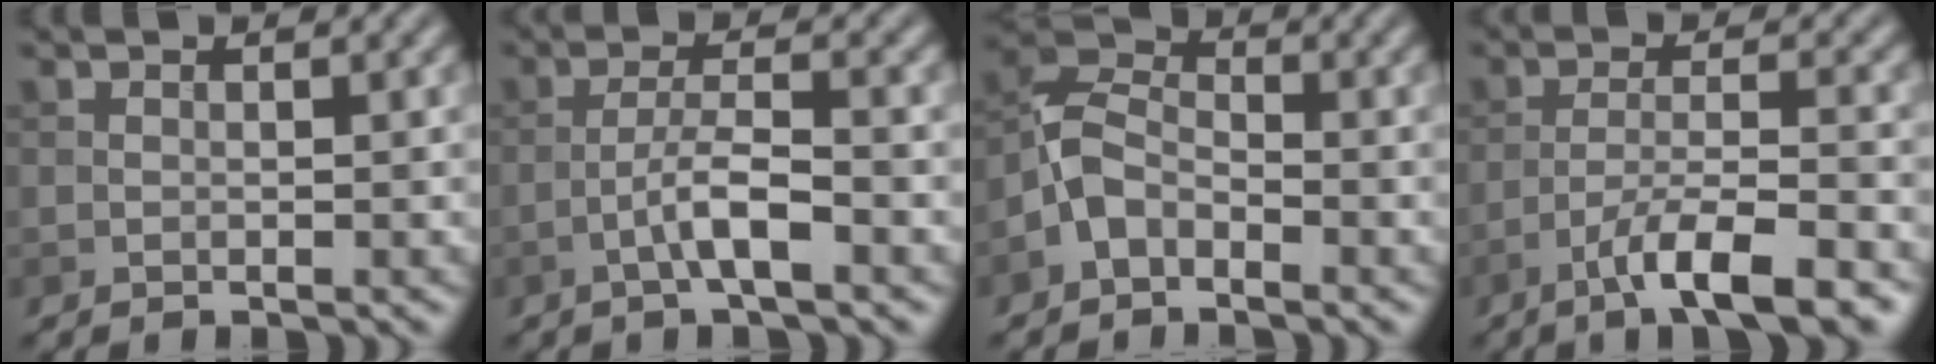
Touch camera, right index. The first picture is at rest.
{"total": 3.6, "force": [-1.7, 0.5, 3.1], "torque": [-0.058, 0.013, -0.036]}
{"total": 3.5, "force": [-2.1, 2.2, 1.9], "torque": [-0.040, 0.014, -0.052]}
{"total": 7.0, "force": [-4.6, 1.2, 5.2], "torque": [-0.083, 0.004, -0.078]}